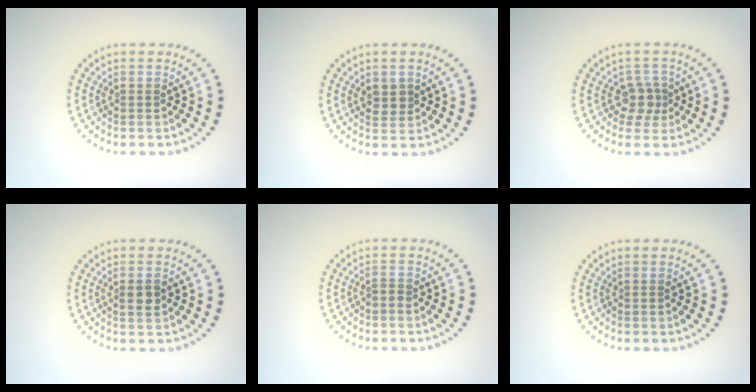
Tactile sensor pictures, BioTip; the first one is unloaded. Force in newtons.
{"total": 1.8, "press": 1.7, "slide": 0.6}
{"total": 2.2, "press": 1.8, "slide": 1.3}
{"total": 1.5, "press": 1.4, "slide": 0.5}
{"total": 0.6, "press": 0.3, "slide": 0.5}
{"total": 0.0}